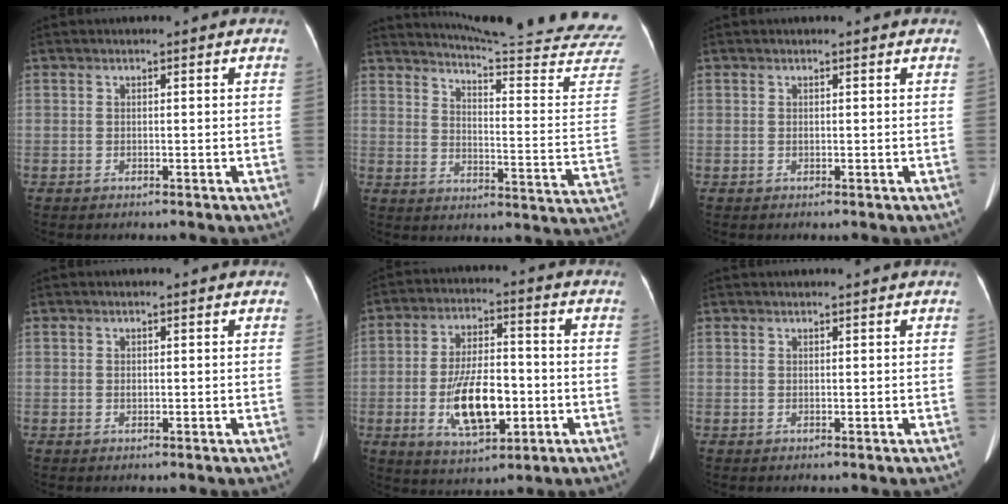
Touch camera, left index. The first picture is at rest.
{"total": 25.7, "force": [24.4, -1.7, 7.9], "torque": [-0.119, -0.152, 0.287]}
{"total": 0.6, "force": [0.5, 0.3, 0.3], "torque": [-0.007, 0.011, 0.007]}
{"total": 0.6, "force": [0.1, 0.4, 0.4], "torque": [-0.007, 0.003, 0.001]}
{"total": 11.4, "force": [-2.9, 4.6, 10.0], "torque": [-0.189, -0.001, -0.045]}
{"total": 2.5, "force": [2.3, -0.3, 0.8], "torque": [-0.008, 0.020, 0.034]}